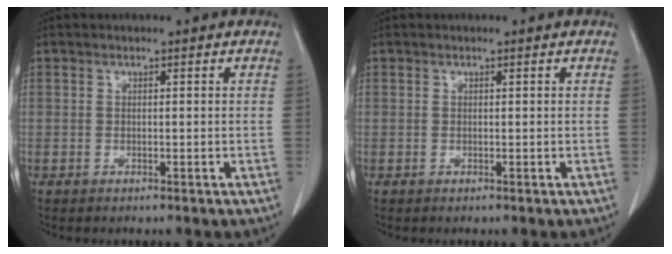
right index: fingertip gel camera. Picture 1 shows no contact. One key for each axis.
{"total": 0.0}